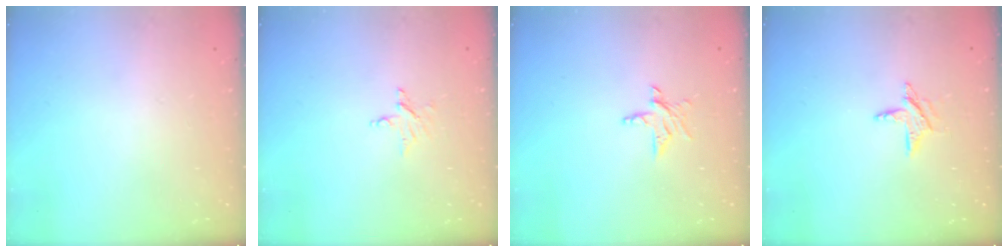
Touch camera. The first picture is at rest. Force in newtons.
{"total": 3.1, "press": 3.1, "slide": 0.3}
{"total": 4.8, "press": 4.8, "slide": 0.4}
{"total": 5.9, "press": 5.9, "slide": 0.5}